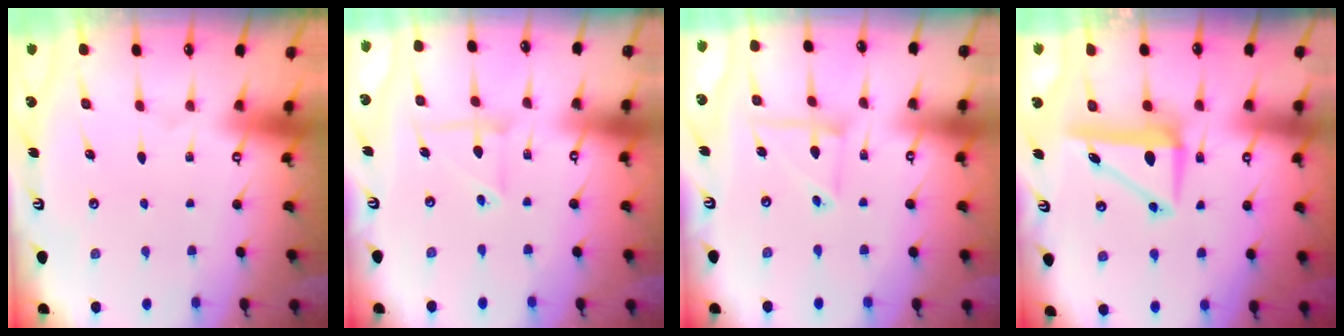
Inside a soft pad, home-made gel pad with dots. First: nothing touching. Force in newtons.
{"total": 5.9, "press": 5.9, "slide": 0.5}
{"total": 6.9, "press": 6.9, "slide": 0.5}
{"total": 7.5, "press": 7.3, "slide": 1.5}